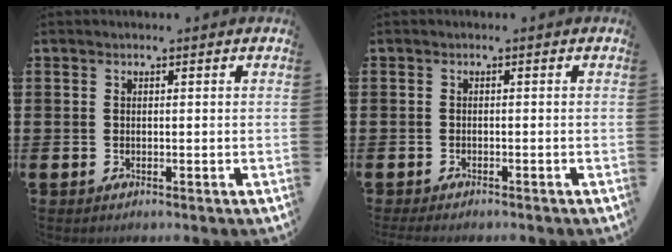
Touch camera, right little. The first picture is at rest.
{"total": 0.7, "force": [-0.6, 0.1, 0.3], "torque": [-0.007, -0.002, -0.012]}